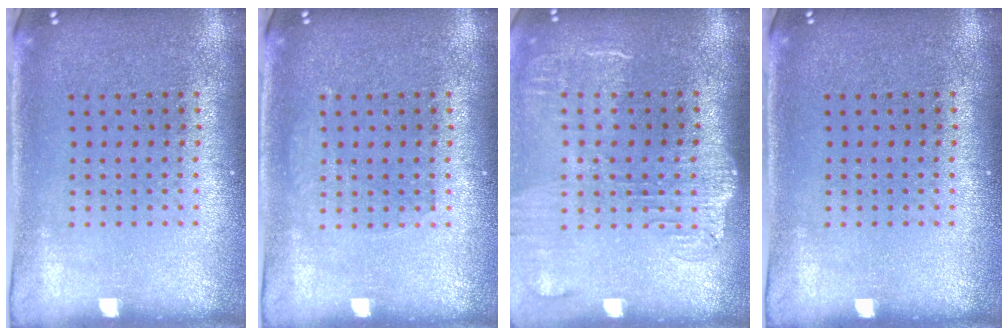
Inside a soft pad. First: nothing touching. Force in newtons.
{"total": 0.9, "press": 0.9, "slide": 0.2}
{"total": 1.9, "press": 1.5, "slide": 1.2}
{"total": 0.0}